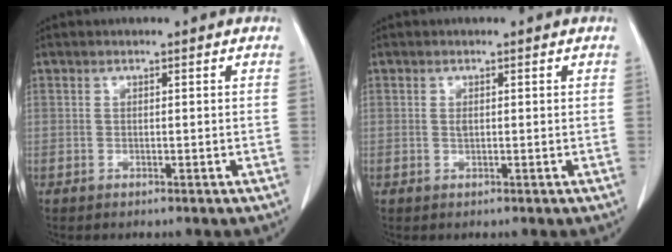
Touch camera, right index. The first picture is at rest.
{"total": 0.6, "force": [0.1, 0.3, 0.6], "torque": [-0.012, -0.001, 0.001]}